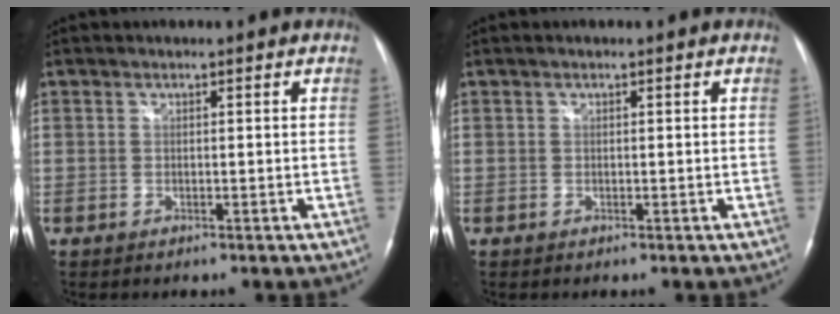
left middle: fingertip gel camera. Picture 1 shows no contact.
{"total": 0.0}